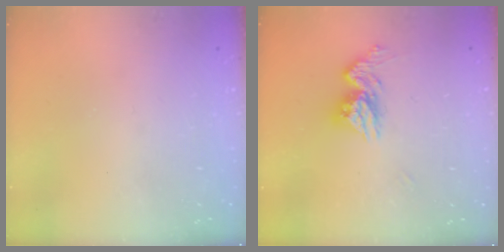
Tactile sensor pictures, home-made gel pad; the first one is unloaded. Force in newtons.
{"total": 10.7, "press": 10.6, "slide": 1.0}